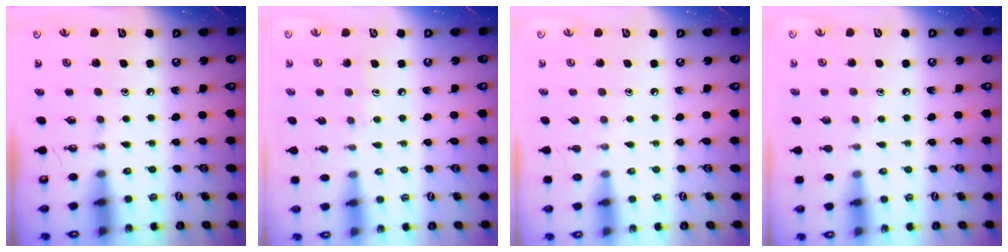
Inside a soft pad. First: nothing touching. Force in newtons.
{"total": 5.4, "press": 5.4, "slide": 0.5}
{"total": 0.0}
{"total": 4.1, "press": 4.1, "slide": 0.4}